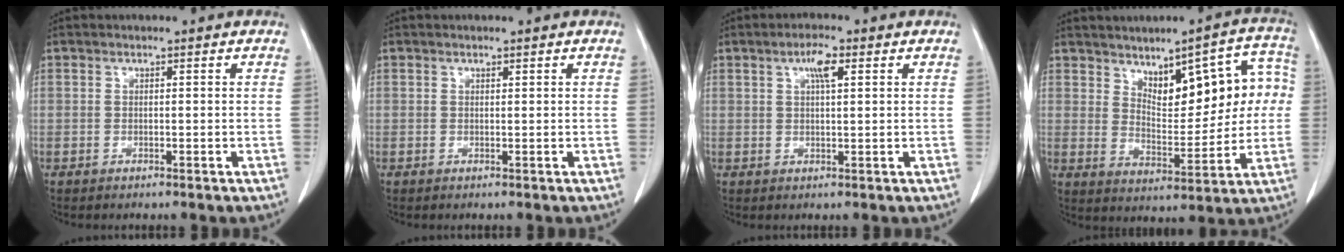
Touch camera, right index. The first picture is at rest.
{"total": 0.0}
{"total": 3.4, "force": [1.5, 0.7, 3.0], "torque": [-0.058, 0.003, 0.025]}
{"total": 10.1, "force": [2.9, 4.0, 8.8], "torque": [-0.105, 0.025, 0.047]}